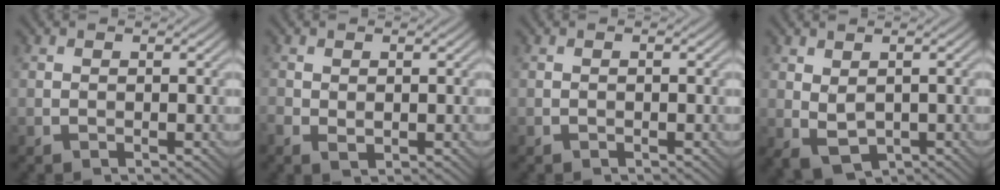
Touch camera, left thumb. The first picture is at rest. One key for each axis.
{"total": 1.8, "fx": -0.3, "fy": 0.9, "fz": 1.5, "tx": -0.038, "ty": -0.007, "tz": -0.004}
{"total": 0.0}
{"total": 2.9, "fx": 0.4, "fy": 1.7, "fz": 2.2, "tx": -0.054, "ty": -0.008, "tz": 0.015}